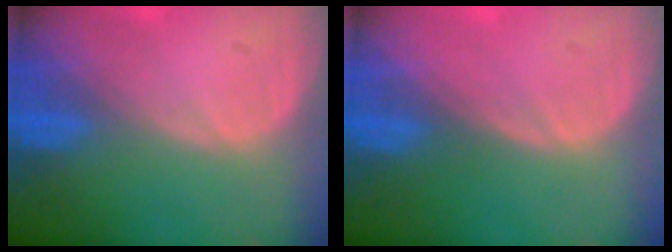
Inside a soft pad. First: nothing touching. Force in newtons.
{"total": 0.0}